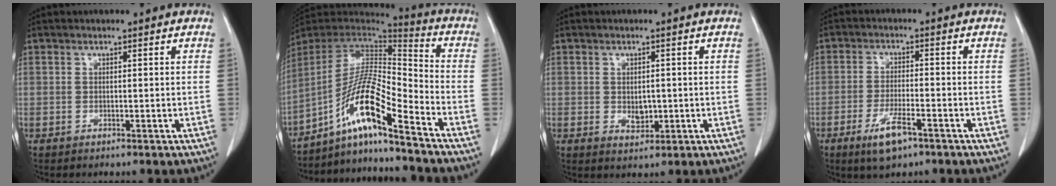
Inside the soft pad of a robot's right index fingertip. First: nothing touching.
{"total": 13.2, "force": [-9.1, 0.0, 9.6], "torque": [-0.176, 0.015, -0.163]}
{"total": 2.7, "force": [-0.2, 1.8, 2.0], "torque": [-0.031, -0.004, 0.006]}
{"total": 6.1, "force": [-3.6, 1.5, 4.6], "torque": [-0.091, -0.008, -0.058]}